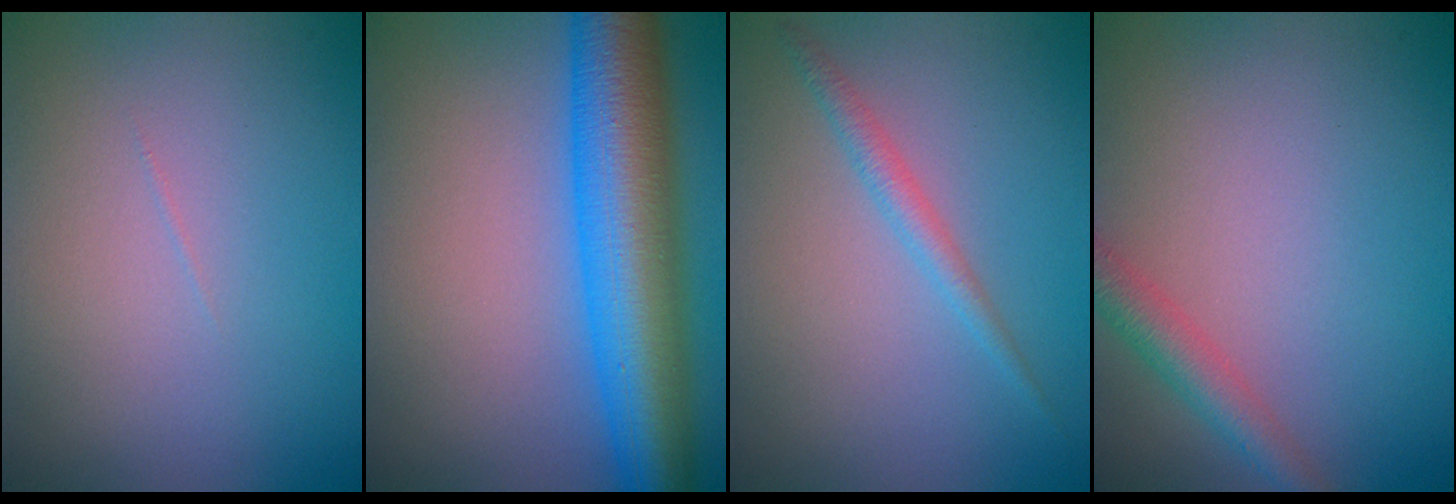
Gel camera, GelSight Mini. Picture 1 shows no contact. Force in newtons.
{"total": 10.6, "press": 10.6, "slide": 0.3}
{"total": 1.5, "press": 1.5, "slide": 0.1}
{"total": 2.7, "press": 2.7, "slide": 0.2}